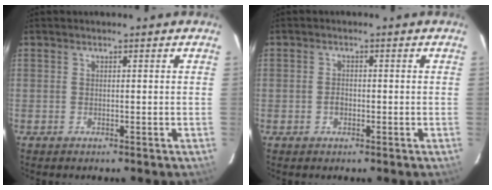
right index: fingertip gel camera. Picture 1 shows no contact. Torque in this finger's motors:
{"motor_torque": [0.33, 0.17, -0.04, -0.06]}